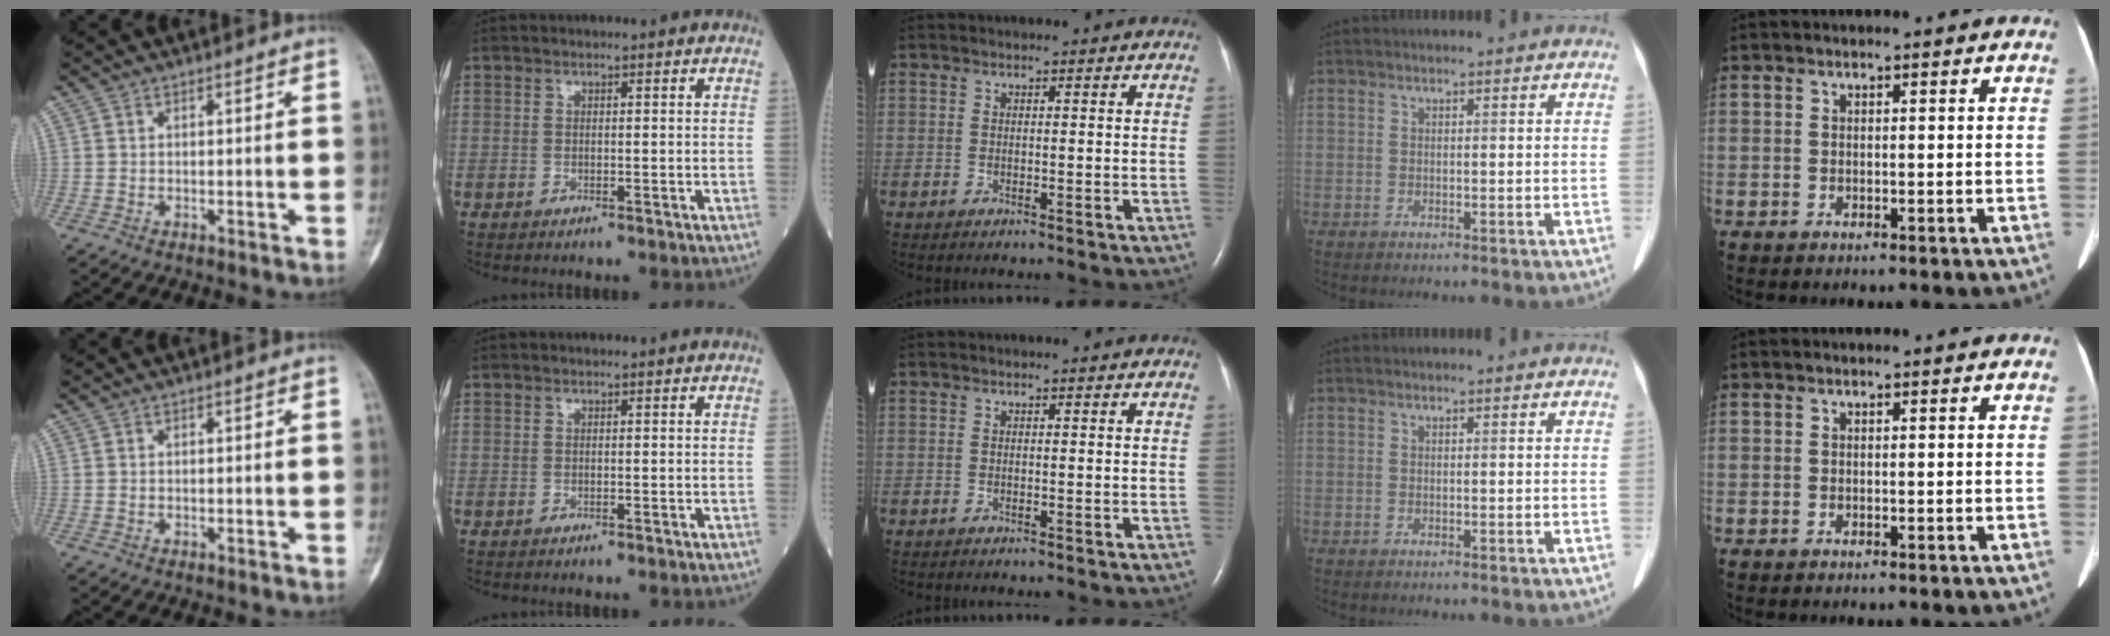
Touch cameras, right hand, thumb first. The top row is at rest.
{}